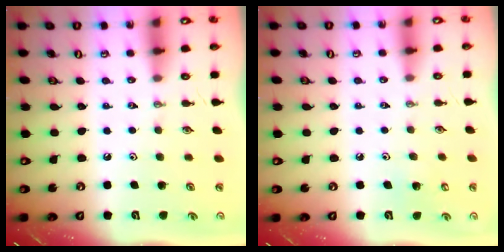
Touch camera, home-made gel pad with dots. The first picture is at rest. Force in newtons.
{"total": 5.0, "press": 4.9, "slide": 0.4}